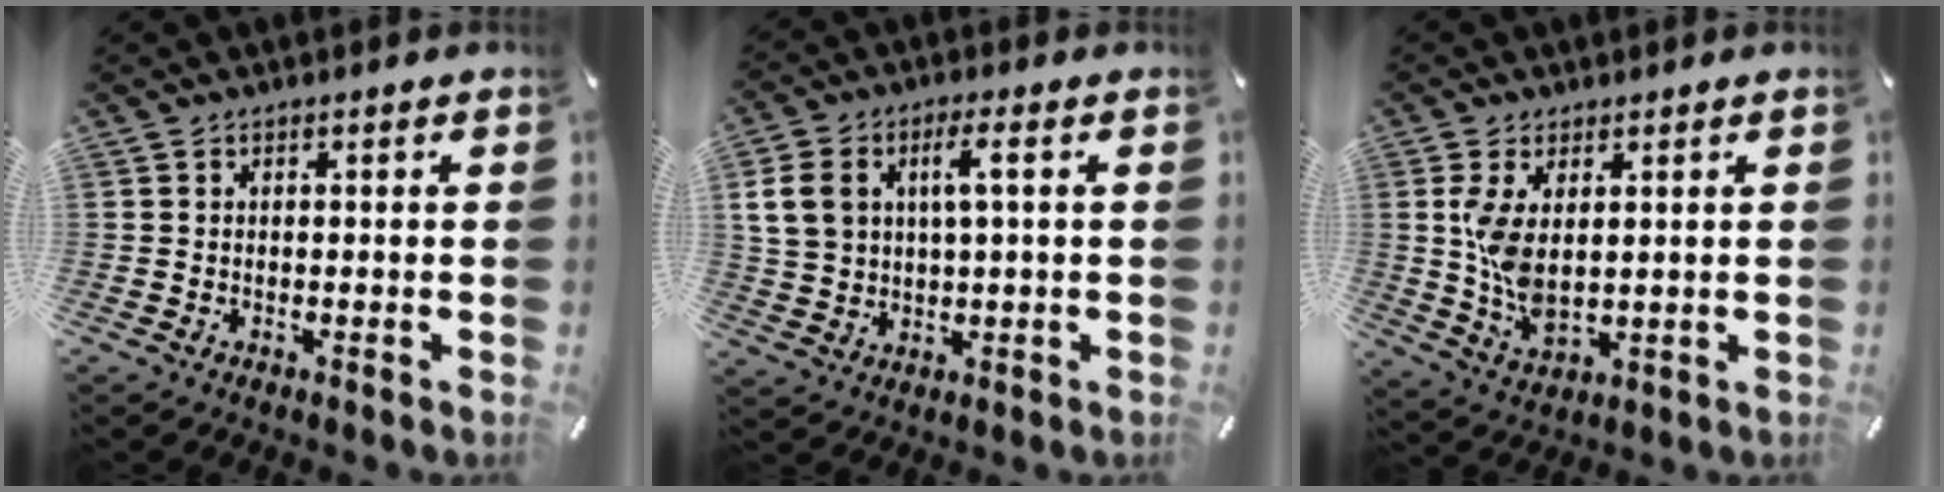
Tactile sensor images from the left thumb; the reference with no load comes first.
{"total": 7.9, "force": [2.3, 4.7, 5.9], "torque": [-0.134, 0.008, 0.040]}
{"total": 7.9, "force": [1.9, 4.1, 6.5], "torque": [-0.158, -0.011, 0.031]}